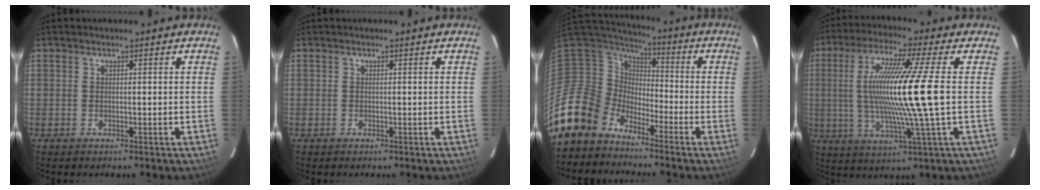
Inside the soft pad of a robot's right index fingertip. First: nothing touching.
{"total": 0.0}
{"total": 11.5, "force": [-9.3, 6.8, 1.2], "torque": [-0.052, 0.025, -0.185]}
{"total": 16.4, "force": [0.3, -1.4, 16.3], "torque": [-0.294, -0.011, 0.009]}